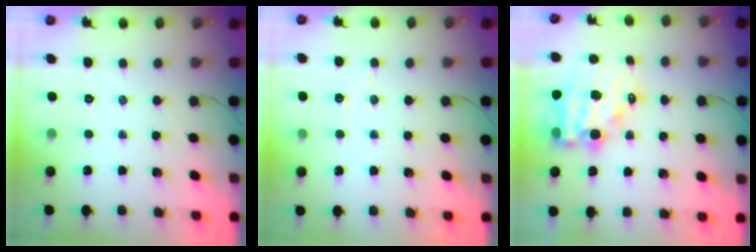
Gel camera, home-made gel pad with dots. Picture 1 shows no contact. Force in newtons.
{"total": 2.7, "press": 2.6, "slide": 0.8}
{"total": 13.3, "press": 12.9, "slide": 3.1}